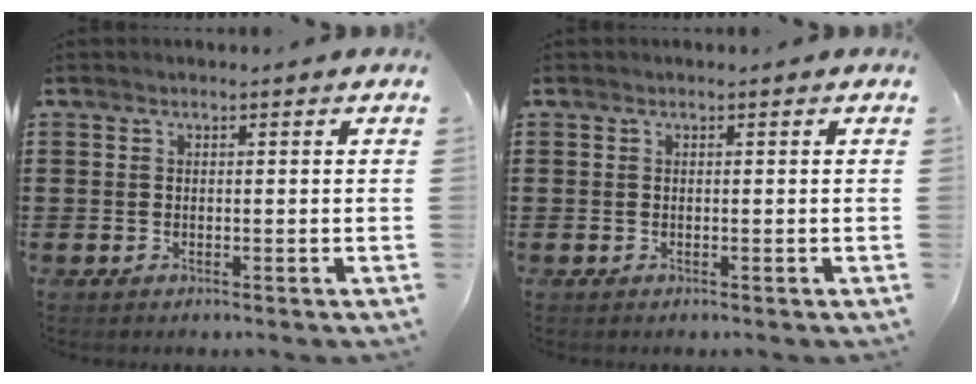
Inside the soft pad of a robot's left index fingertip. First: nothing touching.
{"total": 0.0}